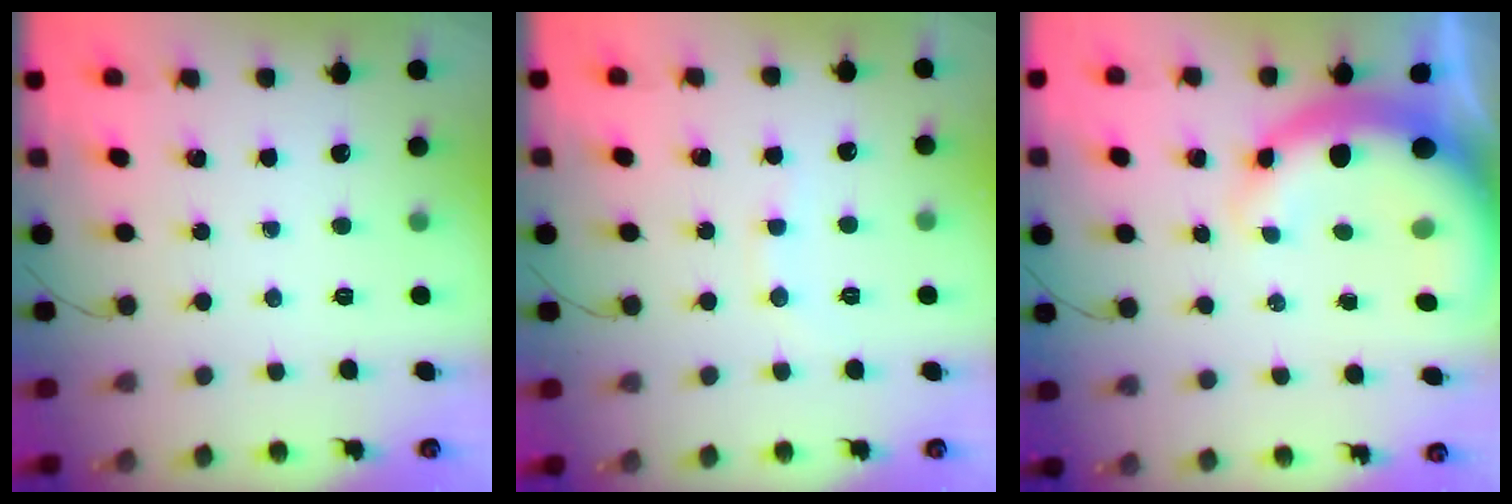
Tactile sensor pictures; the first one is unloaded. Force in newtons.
{"total": 5.3, "press": 5.1, "slide": 1.4}
{"total": 14.0, "press": 13.7, "slide": 2.9}